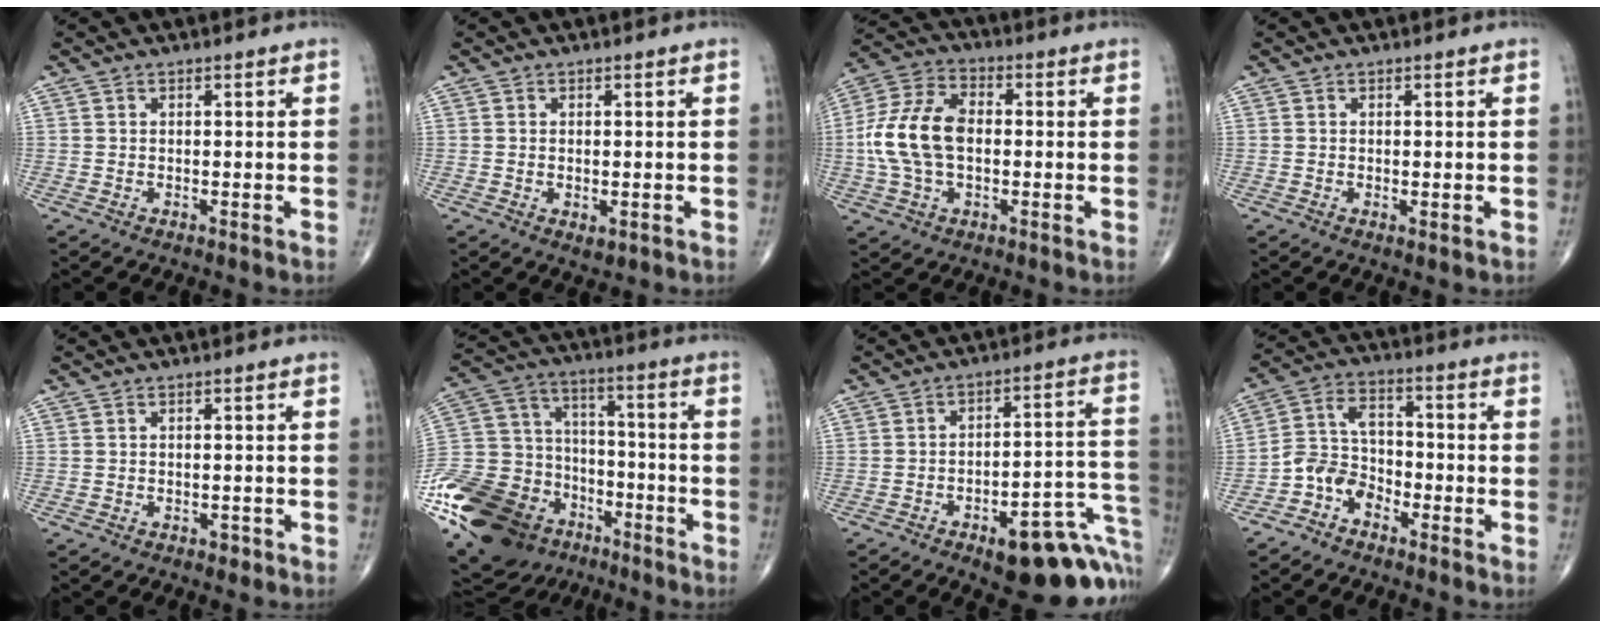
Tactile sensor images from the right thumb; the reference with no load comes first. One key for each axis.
{"total": 2.0, "fx": -0.4, "fy": 1.1, "fz": 1.6, "tx": -0.027, "ty": -0.004, "tz": -0.003}
{"total": 13.8, "fx": -0.6, "fy": 8.7, "fz": 10.7, "tx": -0.217, "ty": 0.028, "tz": -0.014}
{"total": 0.9, "fx": -0.1, "fy": 0.3, "fz": 0.8, "tx": -0.017, "ty": -0.005, "tz": -0.001}
{"total": 1.1, "fx": -0.6, "fy": 0.8, "fz": 0.5, "tx": -0.008, "ty": 0.004, "tz": -0.008}
{"total": 32.1, "fx": -16.8, "fy": 21.8, "fz": 16.5, "tx": -0.417, "ty": 0.058, "tz": -0.290}
{"total": 20.2, "fx": -9.6, "fy": 7.8, "fz": 16.0, "tx": -0.125, "ty": 0.078, "tz": -0.115}
{"total": 7.4, "fx": -4.2, "fy": 5.2, "fz": 3.2, "tx": -0.048, "ty": 0.048, "tz": -0.090}